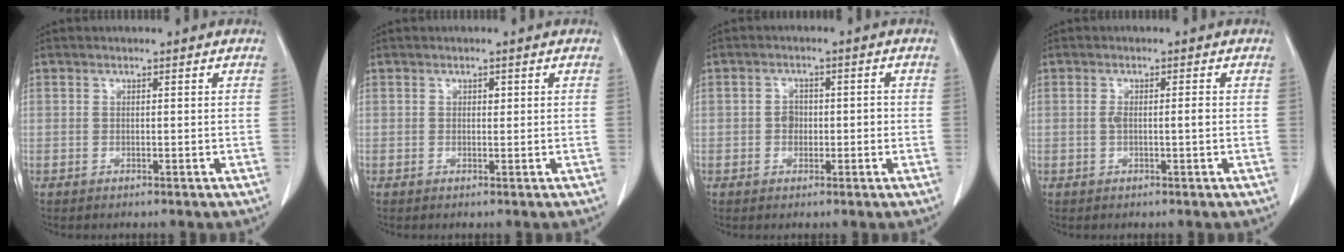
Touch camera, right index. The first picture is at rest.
{"total": 0.6, "force": [0.2, 0.4, 0.4], "torque": [-0.006, 0.000, 0.003]}
{"total": 2.5, "force": [-0.5, 1.9, 1.4], "torque": [-0.019, 0.011, -0.007]}
{"total": 2.0, "force": [-0.2, 0.3, 1.9], "torque": [-0.038, 0.002, -0.003]}